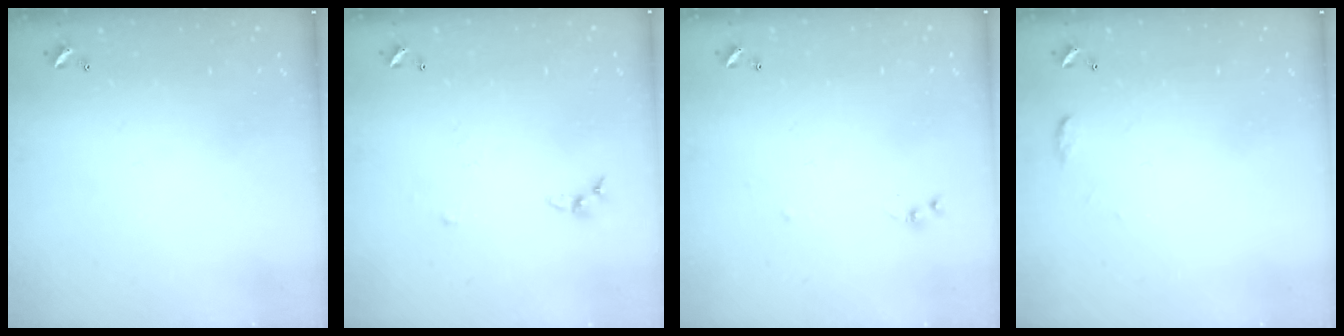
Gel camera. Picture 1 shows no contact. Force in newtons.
{"total": 3.0, "press": 2.9, "slide": 0.4}
{"total": 5.7, "press": 5.7, "slide": 0.6}
{"total": 5.0, "press": 5.0, "slide": 0.7}